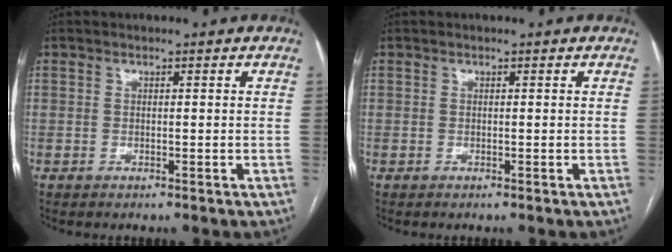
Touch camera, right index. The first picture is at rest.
{"total": 0.0}